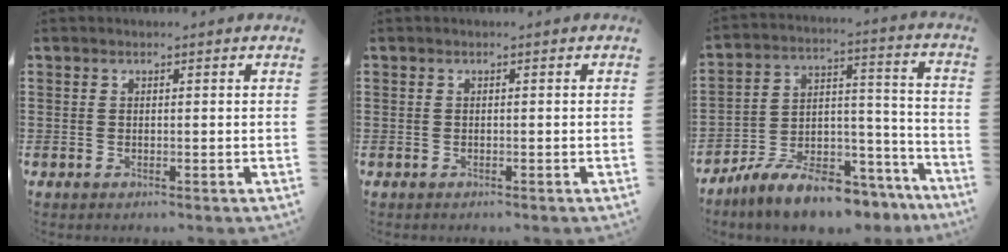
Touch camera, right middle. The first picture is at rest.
{"total": 0.0}
{"total": 9.9, "force": [-8.6, 2.2, 4.3], "torque": [-0.082, 0.026, -0.167]}